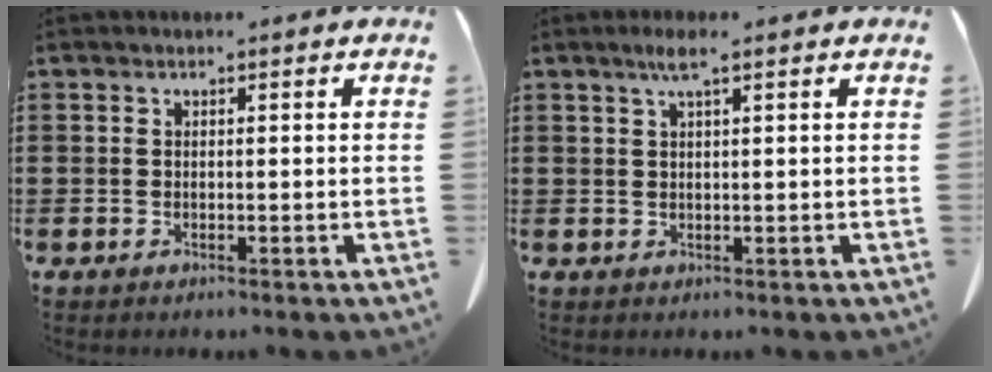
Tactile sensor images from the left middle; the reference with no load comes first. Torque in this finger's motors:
{"motor_torque": [0.83, -0.24, 0.08, 0.09]}